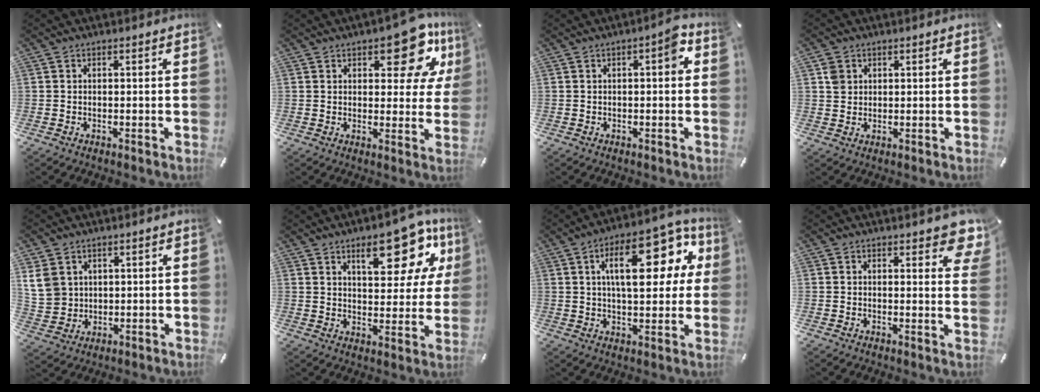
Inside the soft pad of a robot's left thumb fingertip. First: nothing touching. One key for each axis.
{"total": 12.4, "fx": 7.1, "fy": 6.1, "fz": 8.2, "tx": -0.084, "ty": -0.041, "tz": 0.117}
{"total": 4.9, "fx": 0.5, "fy": 1.8, "fz": 4.6, "tx": -0.055, "ty": 0.005, "tz": -0.002}
{"total": 2.9, "fx": 1.0, "fy": 2.8, "fz": 0.3, "tx": 0.005, "ty": -0.001, "tz": 0.014}
{"total": 7.4, "fx": 3.2, "fy": 6.5, "fz": 1.9, "tx": -0.062, "ty": -0.002, "tz": 0.063}
{"total": 17.1, "fx": 9.2, "fy": 8.1, "fz": 11.9, "tx": -0.143, "ty": -0.046, "tz": 0.147}
{"total": 20.9, "fx": 7.0, "fy": 9.6, "fz": 17.2, "tx": -0.248, "ty": -0.013, "tz": 0.107}
{"total": 4.8, "fx": 3.5, "fy": 2.3, "fz": 2.4, "tx": -0.016, "ty": -0.019, "tz": 0.056}